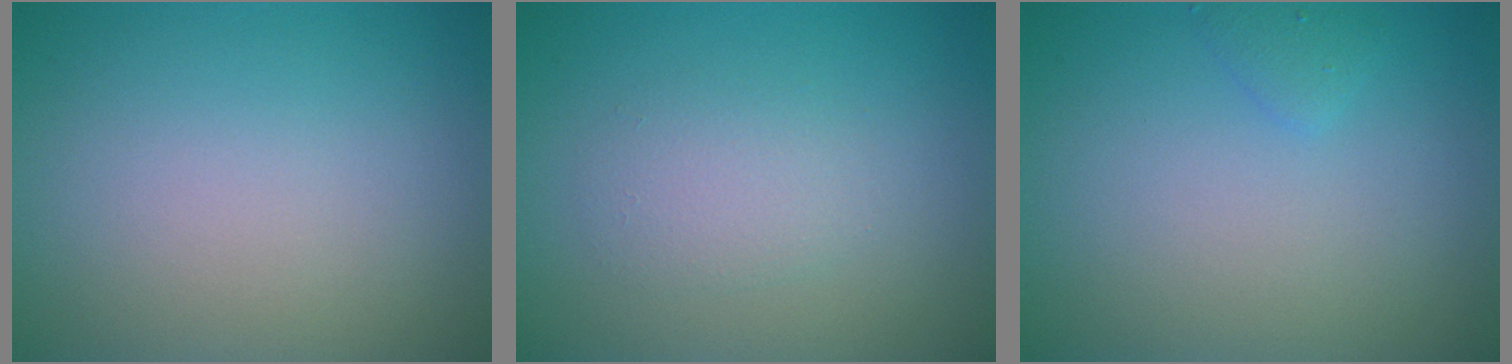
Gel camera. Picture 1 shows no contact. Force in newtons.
{"total": 2.0, "press": 2.0, "slide": 0.0}
{"total": 0.9, "press": 0.9, "slide": 0.0}